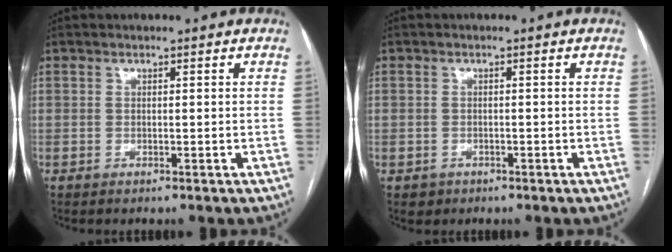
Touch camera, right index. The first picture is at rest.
{"total": 1.9, "force": [-0.8, 1.7, 0.1], "torque": [0.002, 0.006, -0.006]}